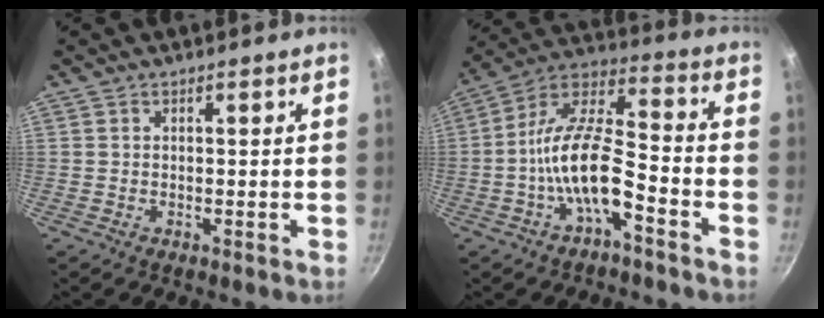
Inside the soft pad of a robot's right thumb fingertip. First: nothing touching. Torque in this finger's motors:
{"motor_torque": [0.61, 0.54, 1.68, -0.85, 0.54]}